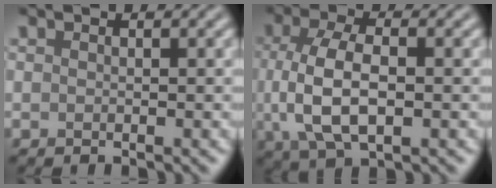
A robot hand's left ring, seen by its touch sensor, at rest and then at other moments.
{"total": 6.9, "force": [-0.3, 3.4, 6.0], "torque": [-0.128, -0.002, -0.007]}